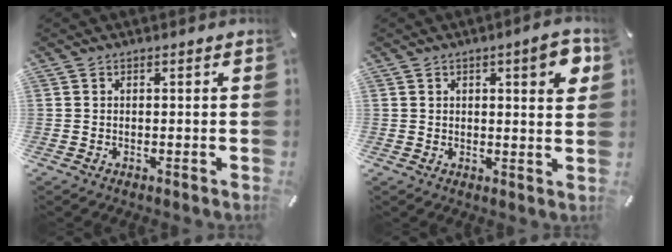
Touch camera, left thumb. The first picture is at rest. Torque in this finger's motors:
{"motor_torque": [0.08, 0.00, -0.06, -0.13, 0.02]}